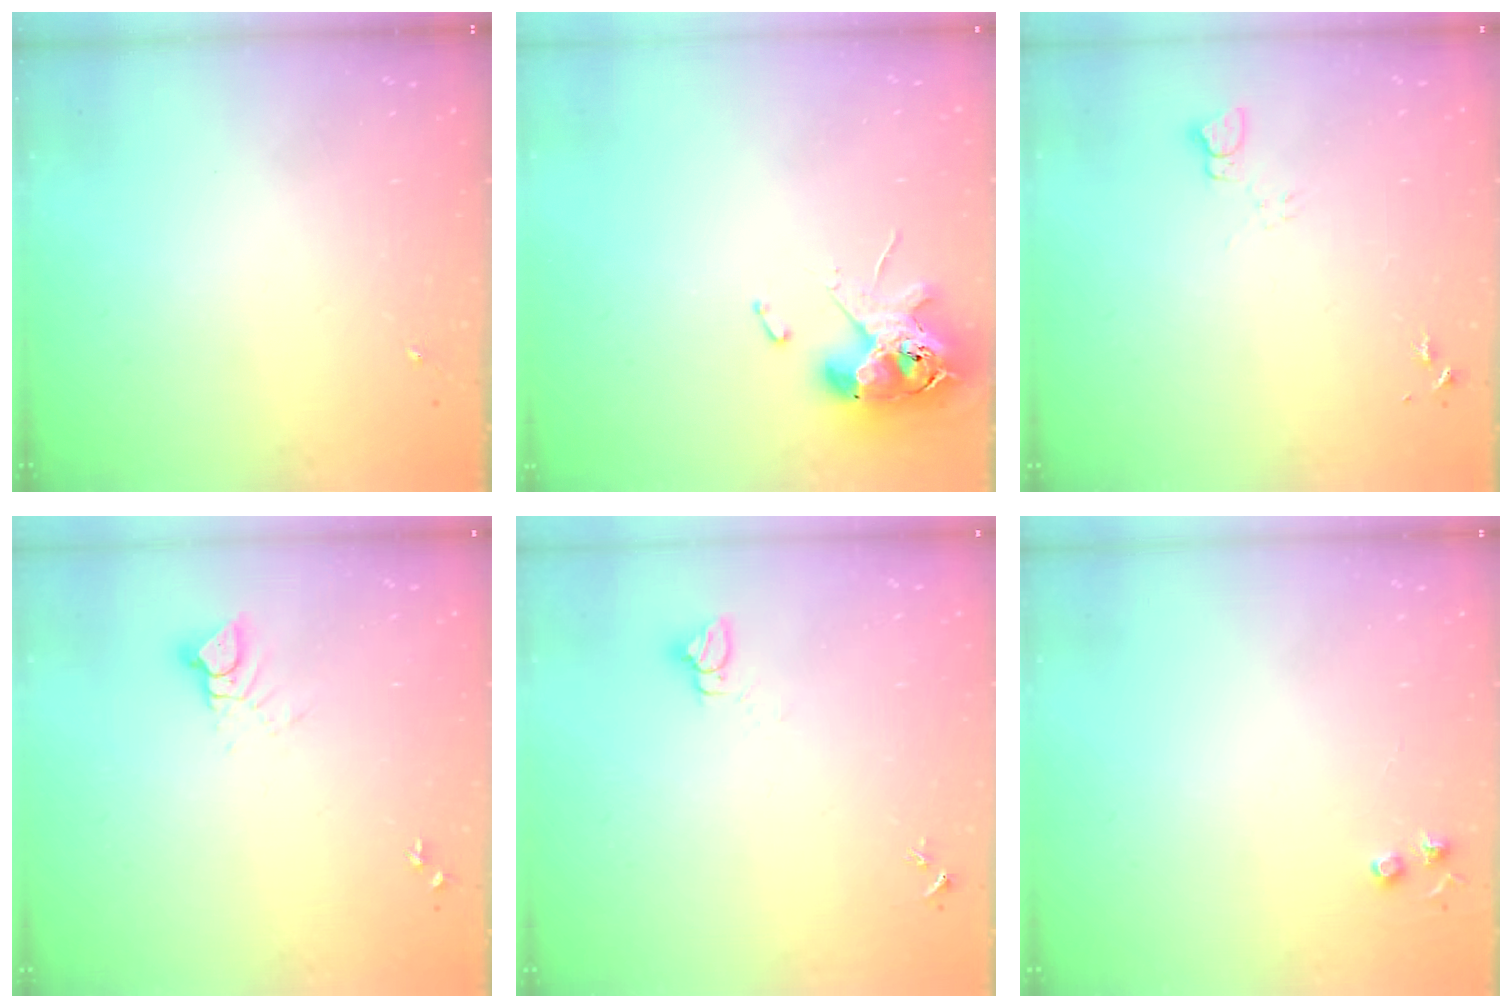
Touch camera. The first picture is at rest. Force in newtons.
{"total": 11.6, "press": 11.4, "slide": 2.0}
{"total": 3.7, "press": 3.7, "slide": 0.4}
{"total": 4.0, "press": 3.9, "slide": 0.4}
{"total": 2.8, "press": 2.8, "slide": 0.1}
{"total": 4.2, "press": 4.1, "slide": 0.7}